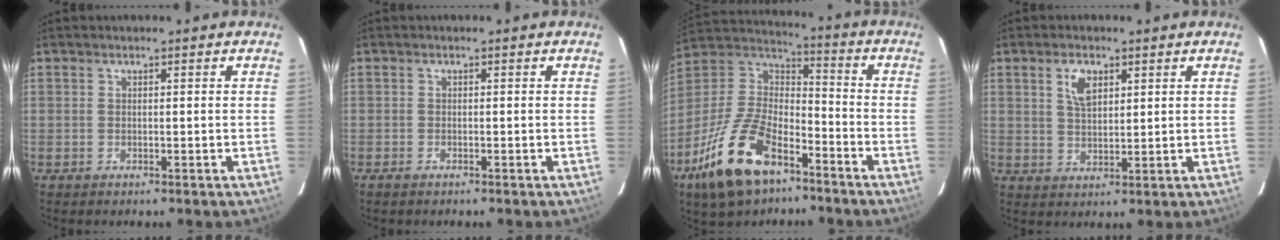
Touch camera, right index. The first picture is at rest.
{"total": 0.9, "force": [-0.8, 0.3, 0.3], "torque": [-0.009, -0.003, -0.016]}
{"total": 20.3, "force": [-11.6, 10.1, 13.3], "torque": [-0.286, -0.007, -0.210]}
{"total": 4.9, "force": [2.2, 2.6, 3.5], "torque": [-0.061, 0.008, 0.043]}